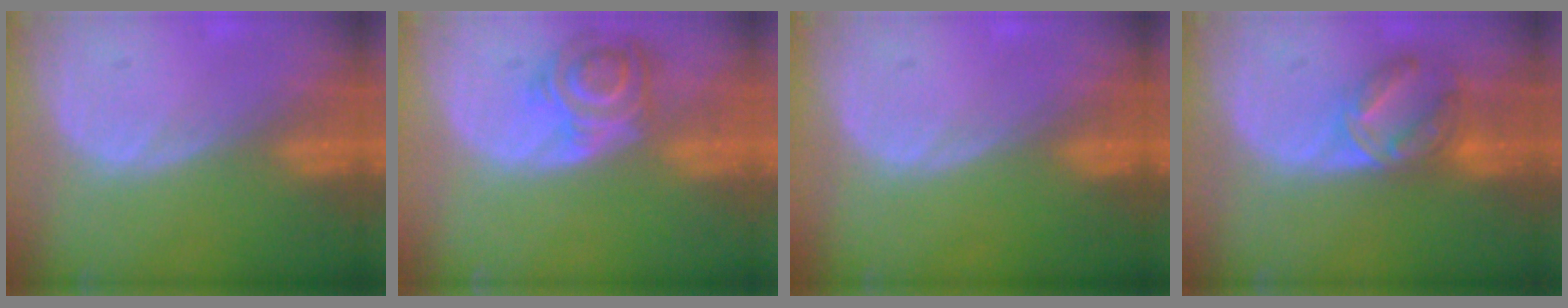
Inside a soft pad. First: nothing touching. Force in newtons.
{"total": 5.8, "press": 5.8, "slide": 0.3}
{"total": 0.0}
{"total": 7.3, "press": 6.0, "slide": 4.0}